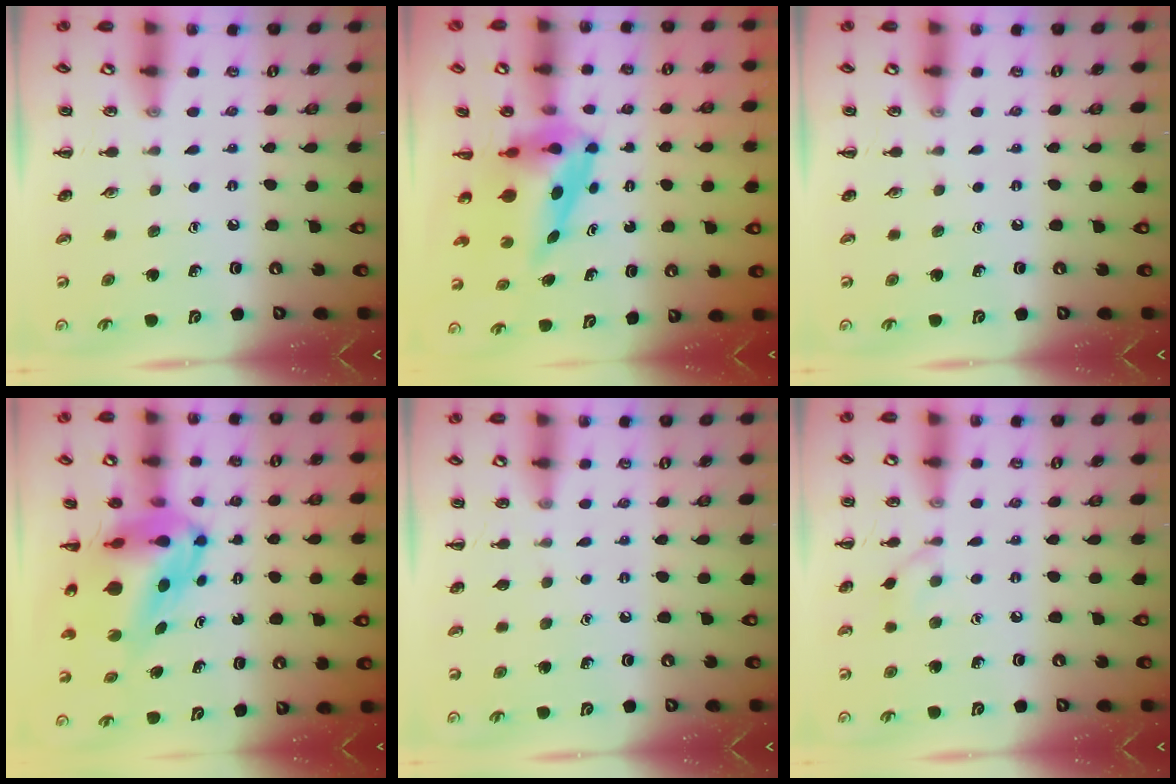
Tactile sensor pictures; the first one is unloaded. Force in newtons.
{"total": 6.5, "press": 6.3, "slide": 1.6}
{"total": 0.0}
{"total": 9.0, "press": 8.6, "slide": 2.7}
{"total": 0.6, "press": 0.6, "slide": 0.1}
{"total": 4.2, "press": 4.0, "slide": 1.3}